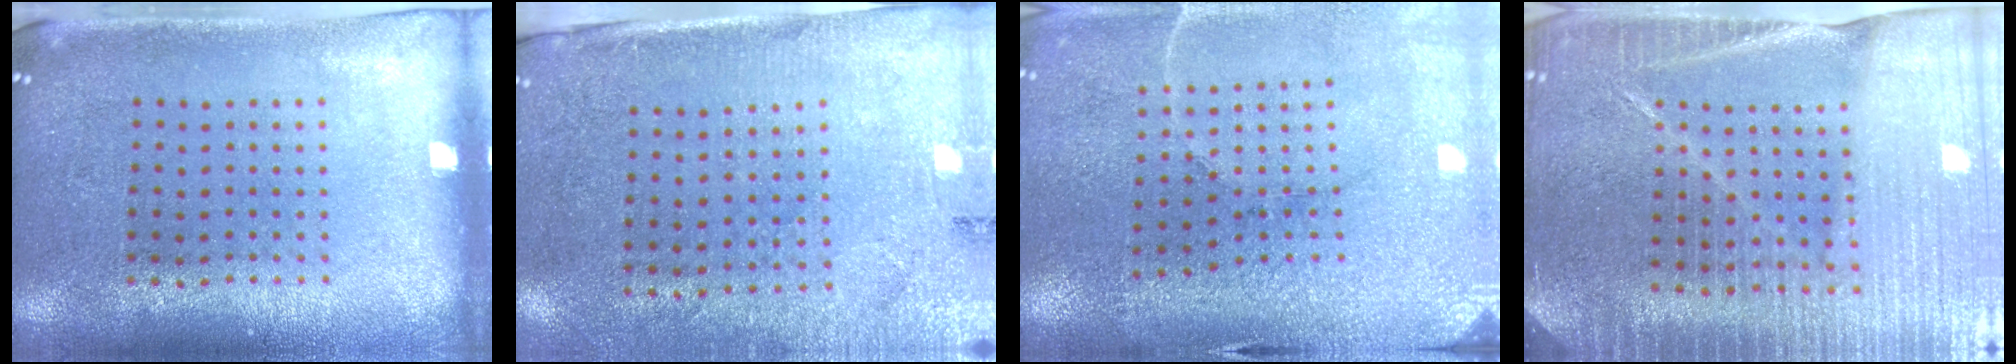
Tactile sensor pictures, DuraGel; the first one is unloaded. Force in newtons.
{"total": 2.7, "press": 2.5, "slide": 1.1}
{"total": 3.2, "press": 3.2, "slide": 0.1}
{"total": 4.9, "press": 4.5, "slide": 2.1}